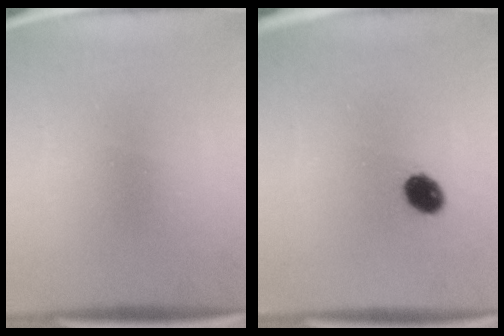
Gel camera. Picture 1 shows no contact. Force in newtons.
{"total": 5.6}